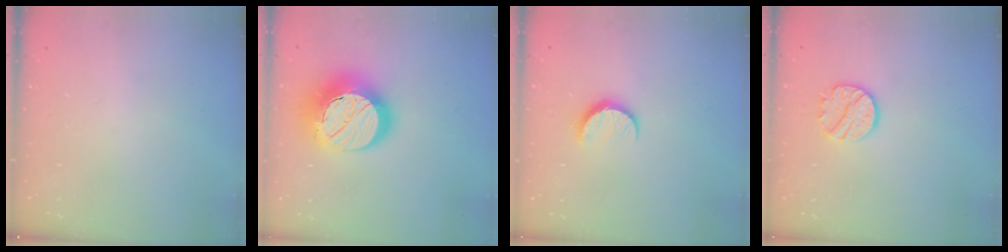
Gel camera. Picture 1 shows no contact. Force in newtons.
{"total": 20.3, "press": 20.2, "slide": 1.6}
{"total": 6.6, "press": 6.6, "slide": 0.6}
{"total": 10.5, "press": 10.4, "slide": 0.8}